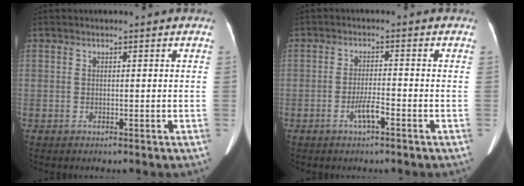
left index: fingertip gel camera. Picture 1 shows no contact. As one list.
[{"total": 2.9, "force": [-2.0, 0.0, 2.2], "torque": [-0.042, -0.010, -0.035]}]